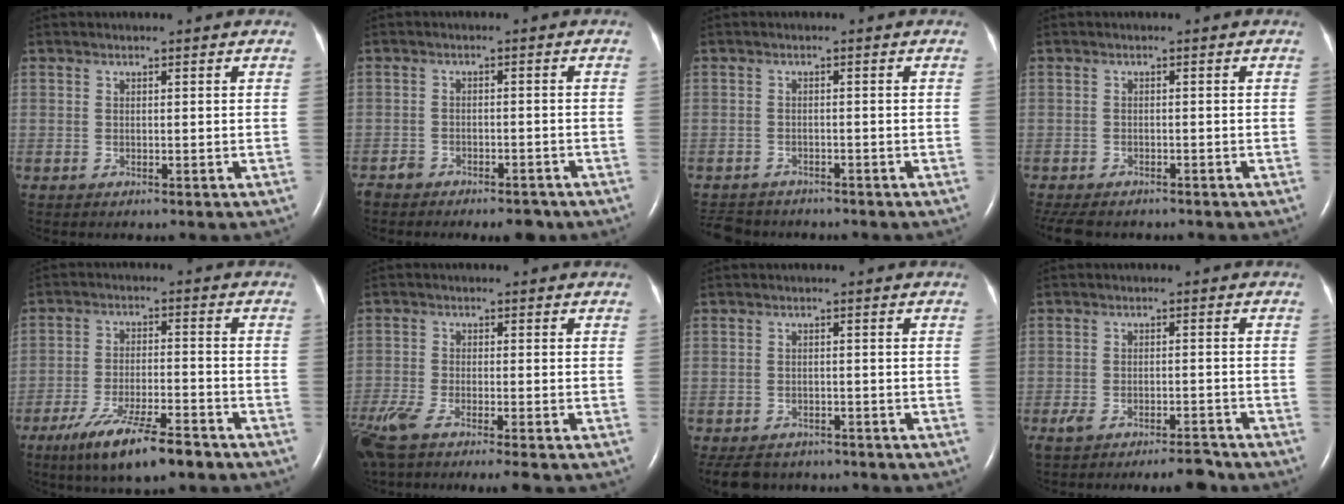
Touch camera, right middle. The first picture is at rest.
{"total": 4.4, "force": [-3.8, 1.7, 1.5], "torque": [-0.018, -0.001, -0.057]}
{"total": 5.8, "force": [-5.4, 2.1, 1.0], "torque": [-0.018, -0.007, -0.082]}
{"total": 7.3, "force": [-6.1, 2.8, 3.0], "torque": [-0.050, -0.004, -0.089]}
{"total": 11.6, "force": [-8.1, 1.9, 8.1], "torque": [-0.148, -0.022, -0.135]}
{"total": 10.3, "force": [-7.9, 1.1, 6.4], "torque": [-0.125, -0.019, -0.140]}
{"total": 7.4, "force": [-6.4, 3.4, 1.6], "torque": [-0.028, -0.007, -0.087]}
{"total": 5.1, "force": [-4.4, 1.0, 2.4], "torque": [-0.044, 0.000, -0.073]}